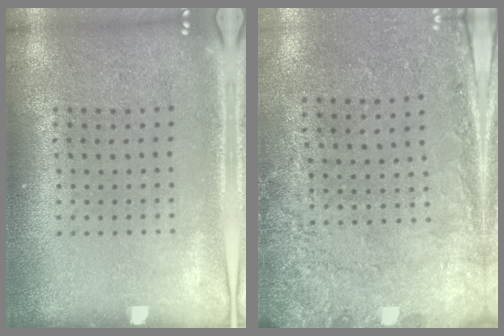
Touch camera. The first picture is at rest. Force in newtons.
{"total": 2.7, "press": 2.0, "slide": 1.9}